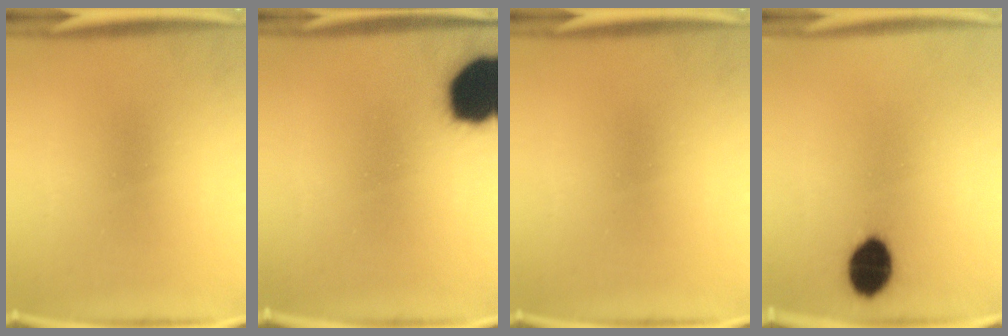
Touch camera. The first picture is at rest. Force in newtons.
{"total": 18.6}
{"total": 0.0}
{"total": 9.8}